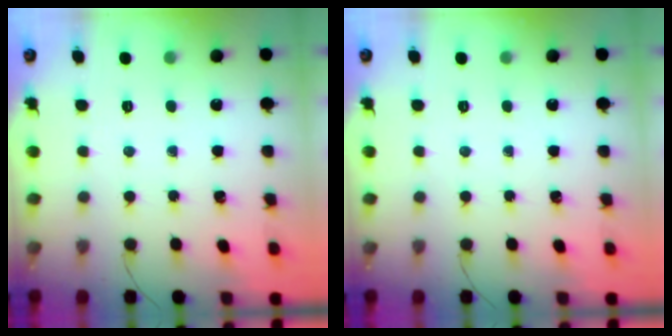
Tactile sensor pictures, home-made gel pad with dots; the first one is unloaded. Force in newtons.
{"total": 0.0}